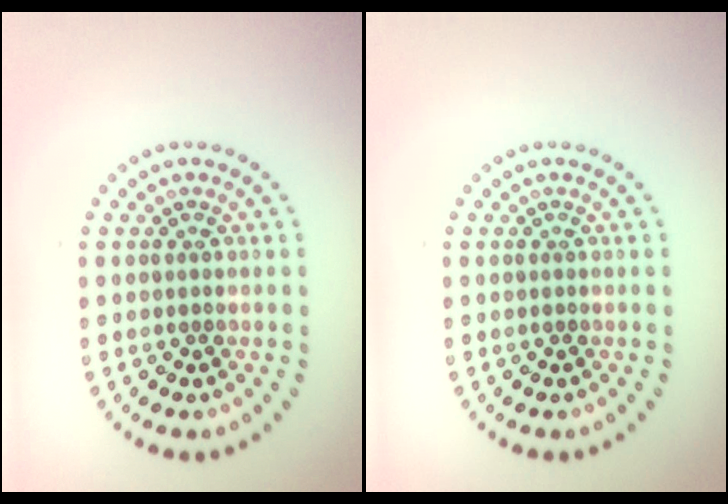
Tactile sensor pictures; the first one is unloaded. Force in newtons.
{"total": 0.0}